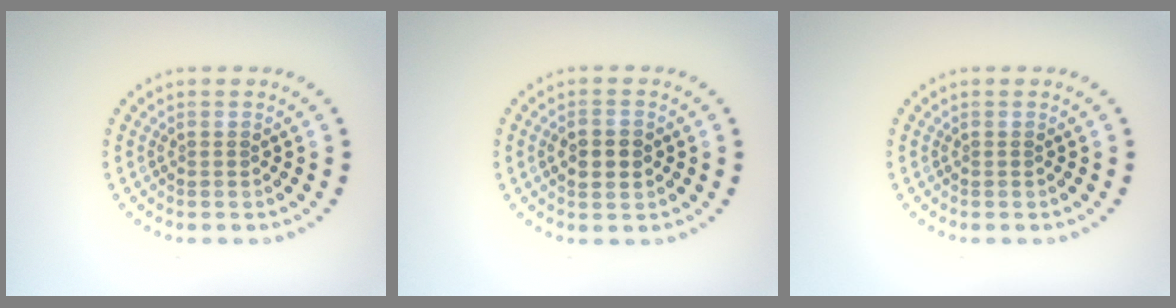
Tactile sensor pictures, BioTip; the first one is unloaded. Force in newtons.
{"total": 3.2, "press": 3.2, "slide": 0.1}
{"total": 0.0}